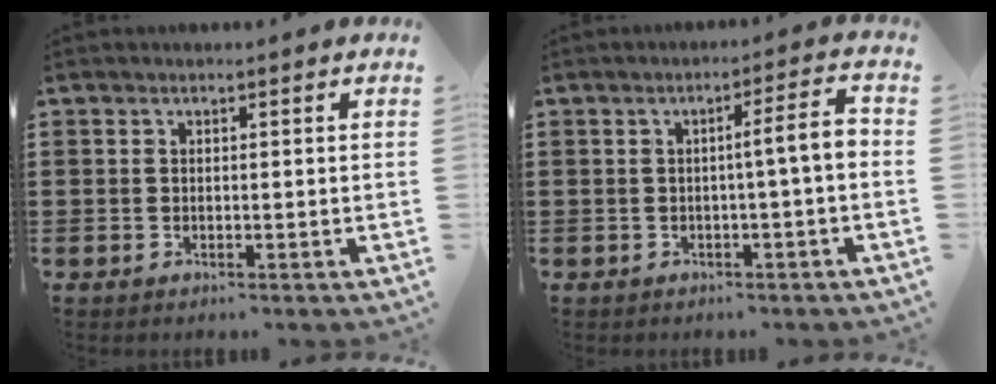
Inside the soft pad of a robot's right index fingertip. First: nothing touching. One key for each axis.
{"total": 4.6, "fx": -0.4, "fy": 0.1, "fz": 4.6, "tx": -0.083, "ty": -0.001, "tz": -0.012}